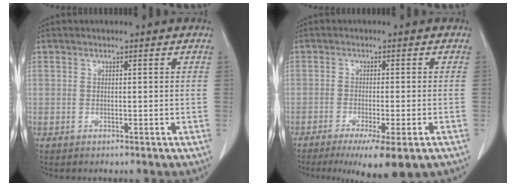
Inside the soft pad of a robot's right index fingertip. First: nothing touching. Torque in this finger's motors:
{"motor_torque": [1.28, -0.86, 0.63, 0.16]}